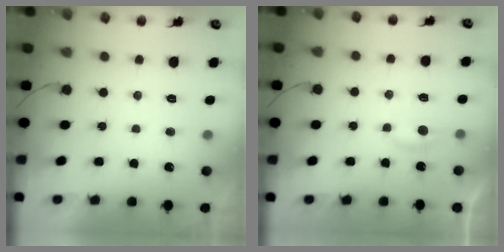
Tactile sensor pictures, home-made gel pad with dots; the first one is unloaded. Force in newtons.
{"total": 2.8, "press": 2.8, "slide": 0.3}